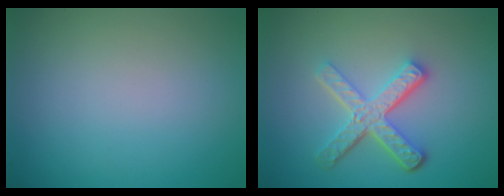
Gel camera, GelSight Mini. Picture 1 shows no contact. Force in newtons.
{"total": 4.8, "press": 3.6, "slide": 3.3}